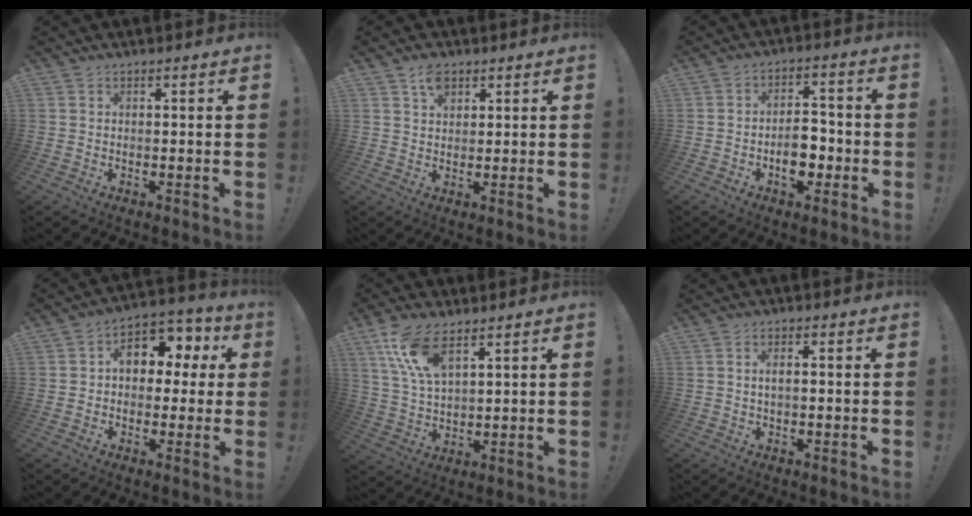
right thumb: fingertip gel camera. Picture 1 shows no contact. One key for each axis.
{"total": 4.5, "fx": 2.7, "fy": 2.8, "fz": 2.3, "tx": -0.036, "ty": -0.005, "tz": 0.048}
{"total": 11.5, "fx": -3.1, "fy": 7.7, "fz": 7.9, "tx": -0.113, "ty": 0.025, "tz": -0.048}
{"total": 9.9, "fx": 2.3, "fy": 7.4, "fz": 6.1, "tx": -0.081, "ty": -0.007, "tz": 0.046}
{"total": 11.3, "fx": 6.9, "fy": 4.8, "fz": 7.6, "tx": -0.155, "ty": -0.023, "tz": 0.129}
{"total": 2.4, "fx": -0.1, "fy": 0.8, "fz": 2.3, "tx": -0.040, "ty": 0.004, "tz": -0.004}